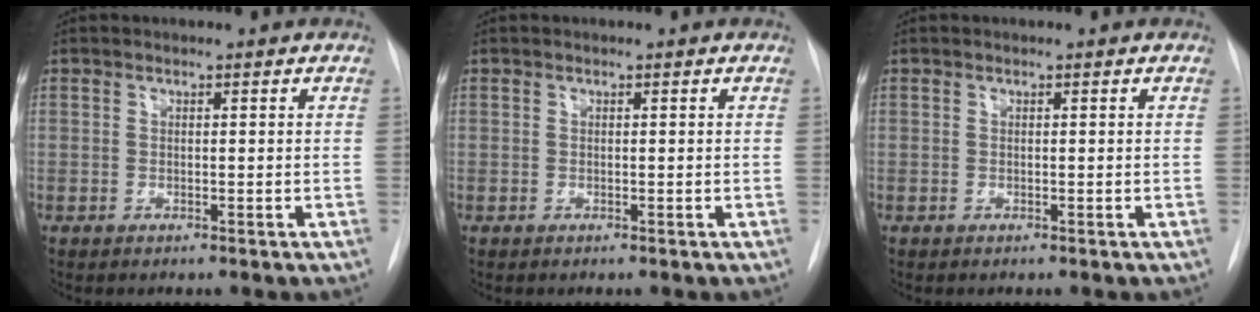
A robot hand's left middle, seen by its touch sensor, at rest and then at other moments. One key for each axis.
{"total": 0.0}
{"total": 0.0}